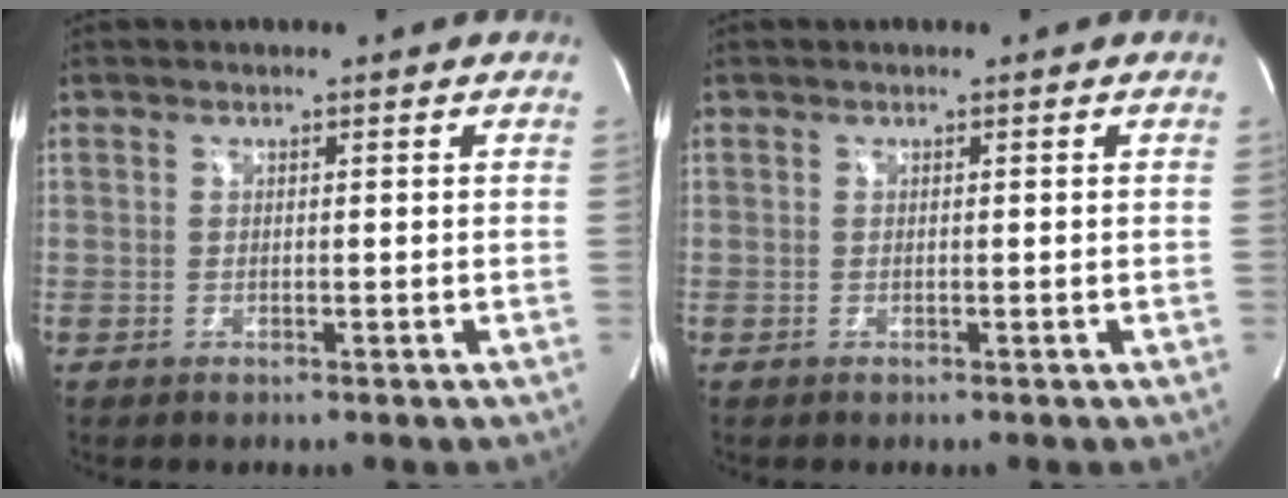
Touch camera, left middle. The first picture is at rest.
{"total": 0.0}